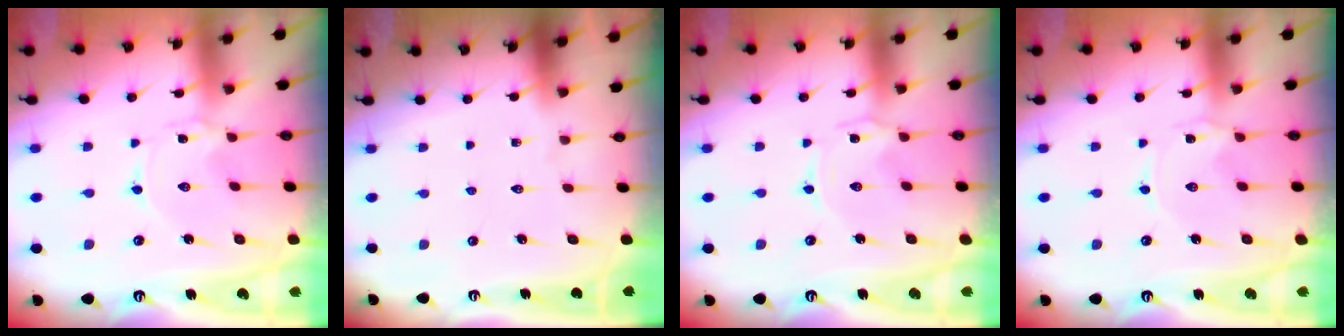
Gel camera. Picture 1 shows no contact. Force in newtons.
{"total": 0.0}
{"total": 0.0}
{"total": 0.0}